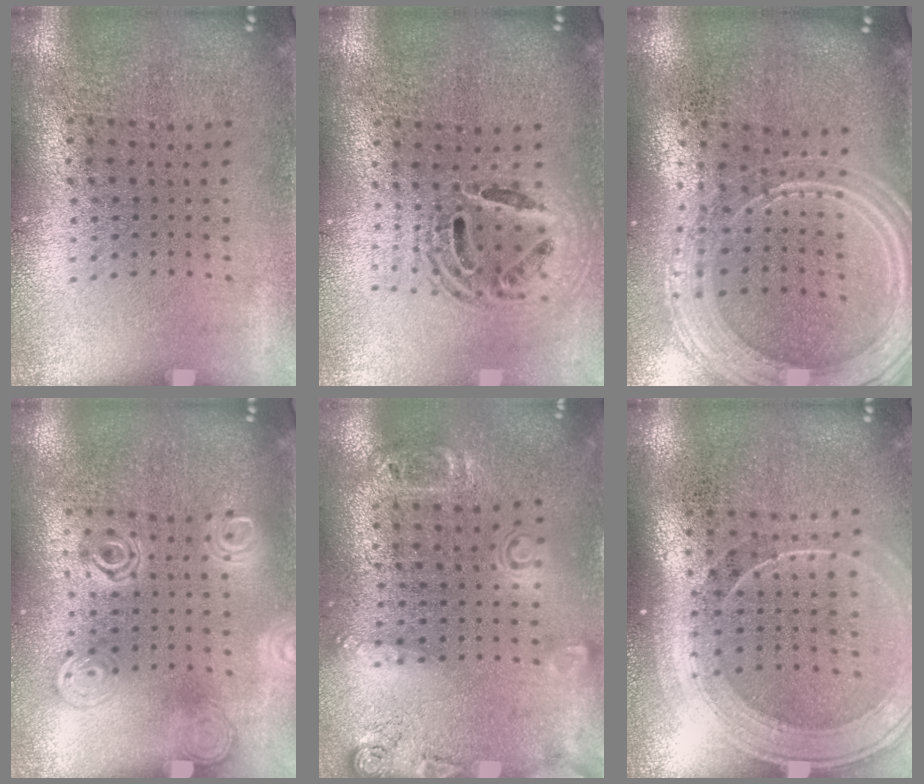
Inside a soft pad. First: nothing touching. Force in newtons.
{"total": 1.8, "press": 1.5, "slide": 1.1}
{"total": 2.1, "press": 1.9, "slide": 0.9}
{"total": 1.3, "press": 1.2, "slide": 0.3}
{"total": 1.8, "press": 1.2, "slide": 1.4}
{"total": 1.8, "press": 1.7, "slide": 0.8}